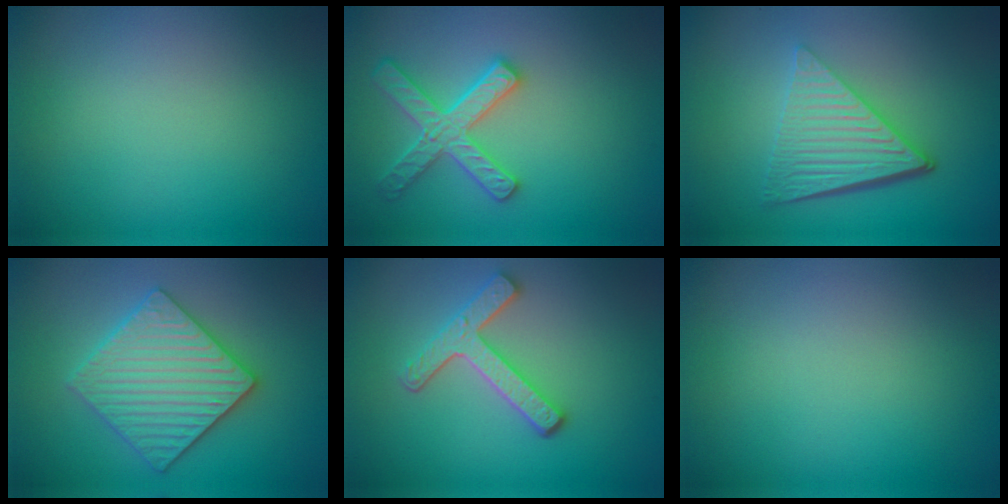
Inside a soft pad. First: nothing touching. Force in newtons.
{"total": 4.2, "press": 3.9, "slide": 1.7}
{"total": 6.1, "press": 4.1, "slide": 4.4}
{"total": 5.9, "press": 5.8, "slide": 1.1}
{"total": 3.7, "press": 3.1, "slide": 2.0}
{"total": 0.0}